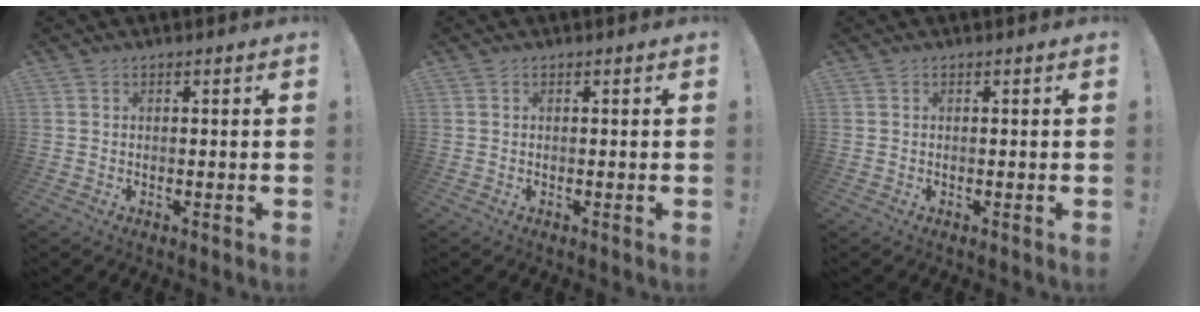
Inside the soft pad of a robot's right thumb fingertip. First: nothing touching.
{"total": 0.0}
{"total": 0.0}